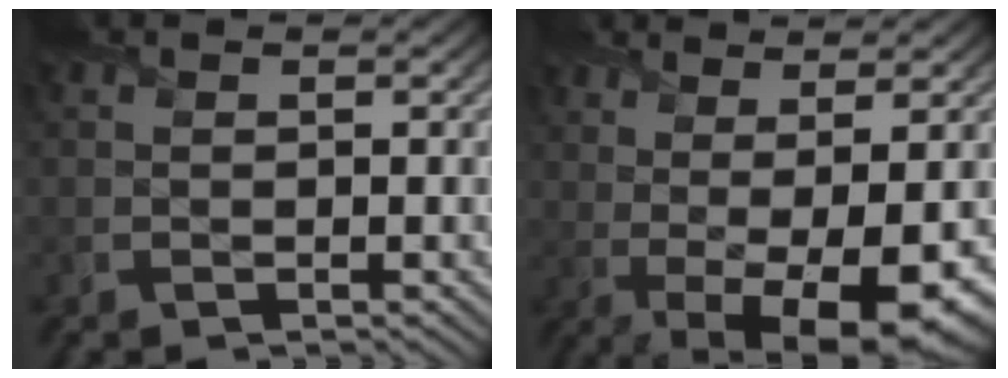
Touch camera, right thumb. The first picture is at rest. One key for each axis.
{"total": 10.6, "fx": -0.4, "fy": 3.4, "fz": 10.0, "tx": -0.116, "ty": 0.019, "tz": 0.020}